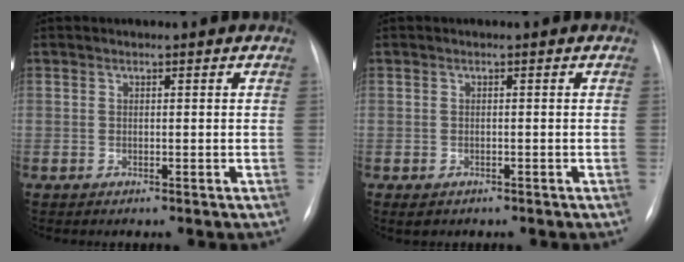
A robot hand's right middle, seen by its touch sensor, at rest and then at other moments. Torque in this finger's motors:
{"motor_torque": [0.08, -0.19, 0.11, 0.03]}